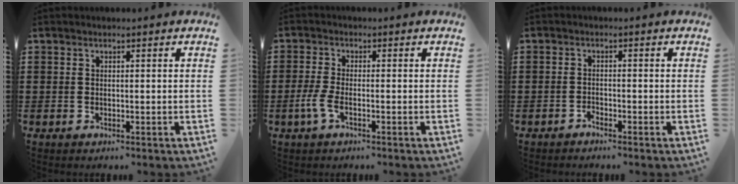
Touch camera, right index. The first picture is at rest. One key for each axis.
{"total": 3.2, "fx": -1.4, "fy": 0.9, "fz": 2.7, "tx": -0.067, "ty": -0.005, "tz": -0.030}
{"total": 1.1, "fx": -1.1, "fy": 0.0, "fz": 0.1, "tx": -0.007, "ty": 0.001, "tz": -0.022}